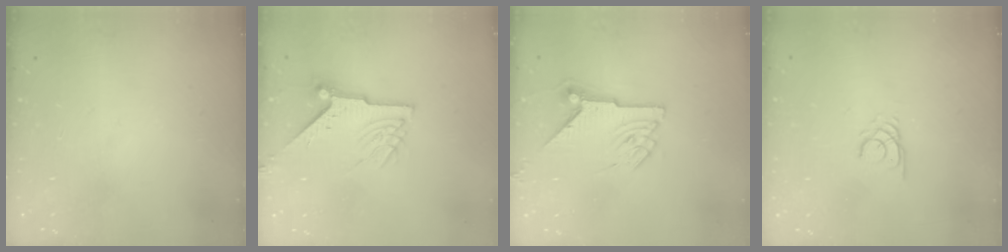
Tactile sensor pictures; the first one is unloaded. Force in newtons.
{"total": 8.1, "press": 8.1, "slide": 0.5}
{"total": 7.7, "press": 7.7, "slide": 0.3}
{"total": 2.2, "press": 2.2, "slide": 0.2}